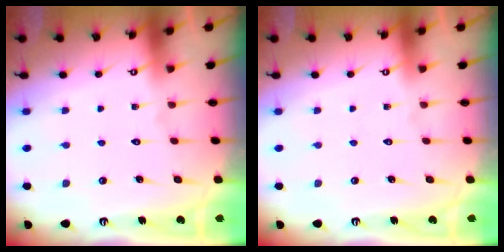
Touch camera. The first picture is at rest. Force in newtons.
{"total": 0.0}